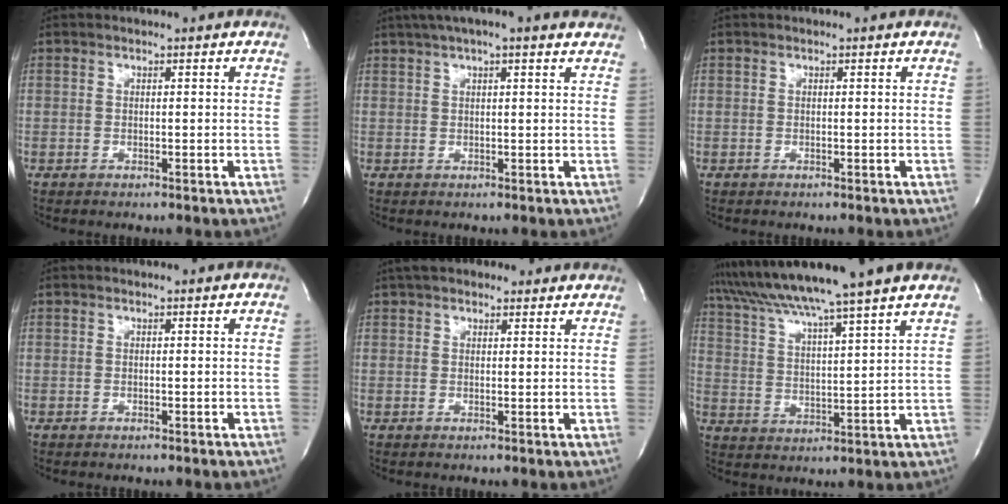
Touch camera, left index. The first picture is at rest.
{"total": 10.1, "force": [7.9, 1.5, 6.2], "torque": [-0.101, 0.040, 0.103]}
{"total": 0.0}
{"total": 0.0}
{"total": 8.2, "force": [6.8, 3.2, 3.2], "torque": [-0.043, 0.034, 0.100]}
{"total": 15.8, "force": [13.6, -2.0, 7.8], "torque": [-0.138, 0.004, 0.209]}